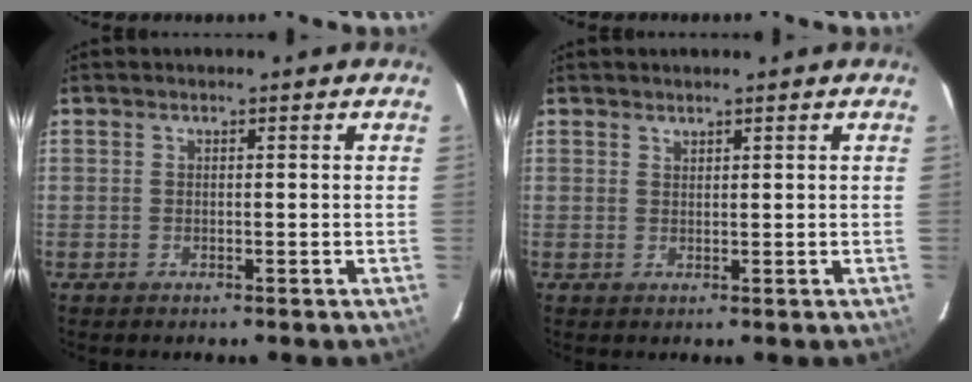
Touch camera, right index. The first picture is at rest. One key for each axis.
{"total": 0.8, "fx": 0.8, "fy": 0.2, "fz": 0.1, "tx": -0.002, "ty": 0.001, "tz": 0.016}